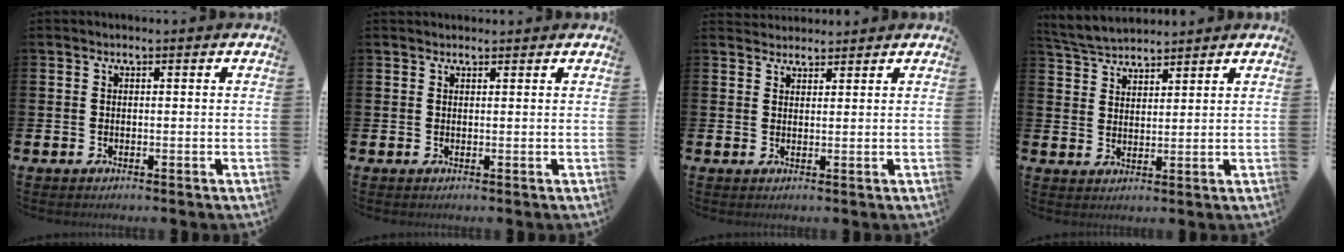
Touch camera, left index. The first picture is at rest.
{"total": 0.9, "force": [0.9, 0.3, 0.0], "torque": [0.015, -0.004, 0.013]}
{"total": 2.2, "force": [2.1, 0.6, -0.2], "torque": [0.015, -0.012, 0.037]}
{"total": 4.4, "force": [4.4, 0.7, 0.4], "torque": [-0.023, -0.020, 0.080]}